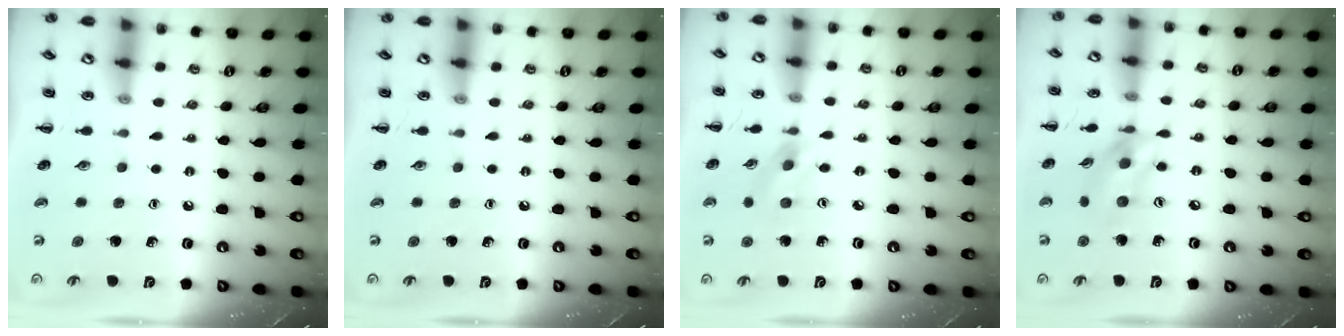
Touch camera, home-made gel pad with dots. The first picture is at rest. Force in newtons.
{"total": 0.0}
{"total": 2.6, "press": 2.6, "slide": 0.6}
{"total": 11.5, "press": 11.2, "slide": 2.2}